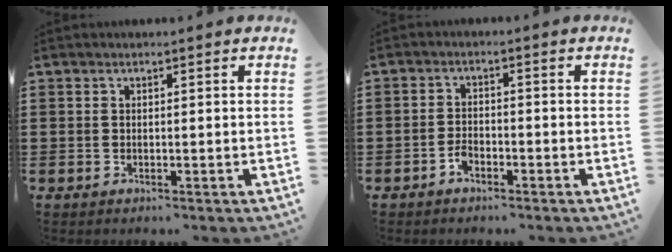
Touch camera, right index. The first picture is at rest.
{"total": 2.1, "force": [-1.6, 0.9, 1.1], "torque": [-0.022, 0.004, -0.031]}